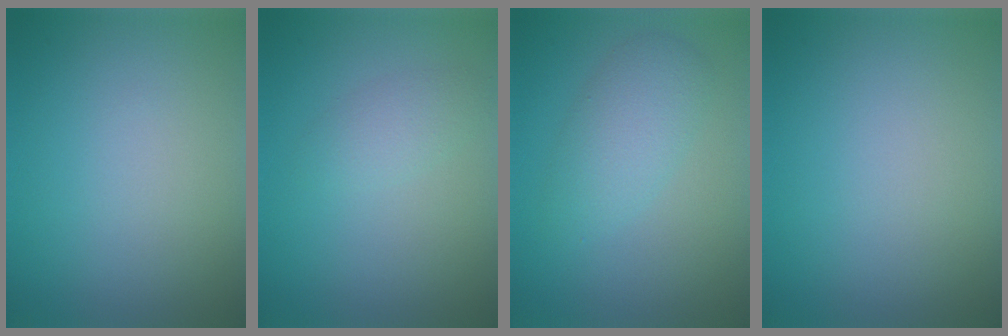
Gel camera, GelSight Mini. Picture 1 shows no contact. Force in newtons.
{"total": 1.7, "press": 1.7, "slide": 0.1}
{"total": 3.4, "press": 3.4, "slide": 0.1}
{"total": 0.0}